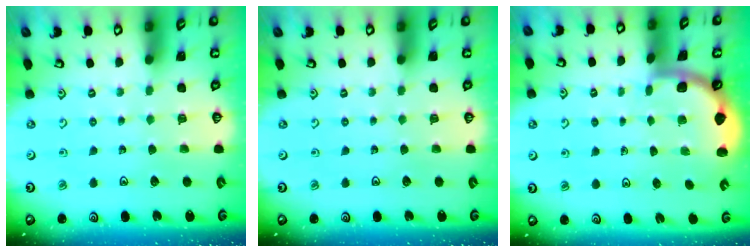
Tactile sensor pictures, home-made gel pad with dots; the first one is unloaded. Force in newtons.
{"total": 0.0}
{"total": 1.7, "press": 1.6, "slide": 0.1}